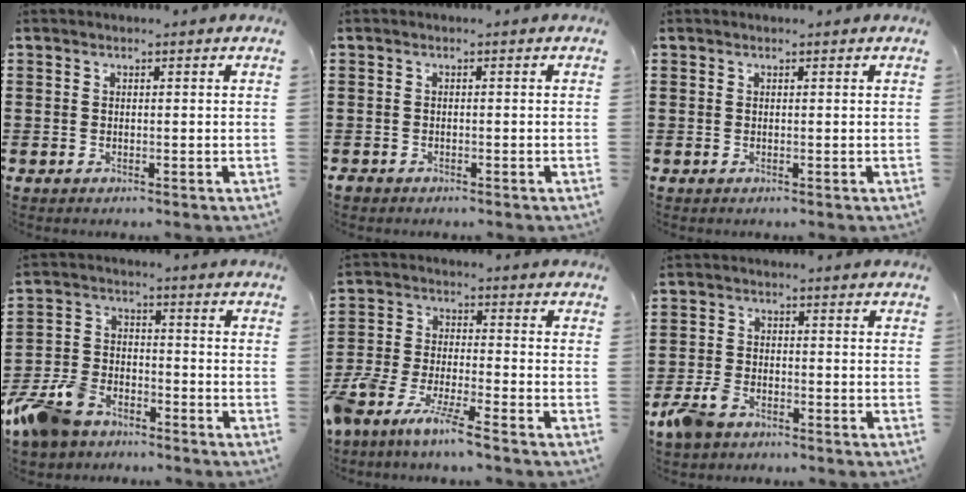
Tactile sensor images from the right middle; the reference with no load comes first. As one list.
[{"total": 0.7, "force": [-0.6, 0.3, 0.1], "torque": [-0.004, -0.001, -0.014]}, {"total": 0.0}, {"total": 8.5, "force": [-7.1, 3.6, 3.0], "torque": [-0.095, 0.011, -0.146]}, {"total": 7.1, "force": [-6.7, -0.2, 2.5], "torque": [-0.074, -0.014, -0.136]}, {"total": 4.2, "force": [-3.2, 1.9, 2.0], "torque": [-0.067, -0.003, -0.071]}]